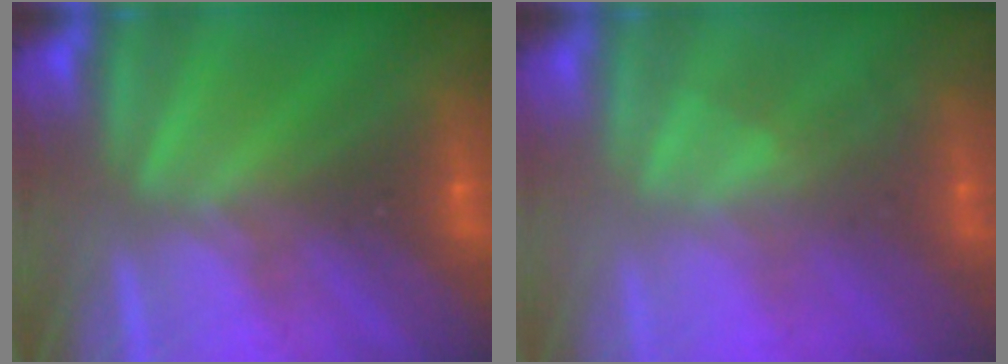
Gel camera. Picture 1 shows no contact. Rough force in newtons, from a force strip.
{"total": 2.4}